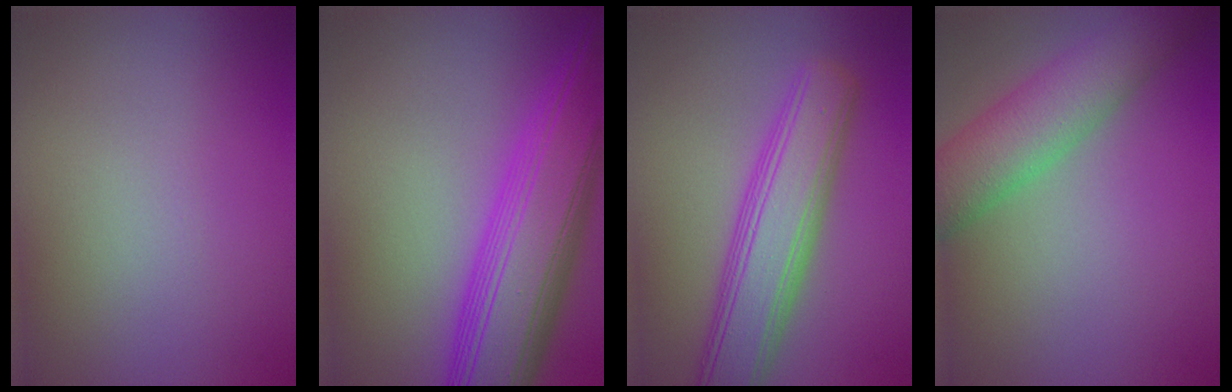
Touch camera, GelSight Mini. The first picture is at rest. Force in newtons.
{"total": 10.4, "press": 10.4, "slide": 0.2}
{"total": 7.0, "press": 7.0, "slide": 0.2}
{"total": 5.8, "press": 5.8, "slide": 0.2}